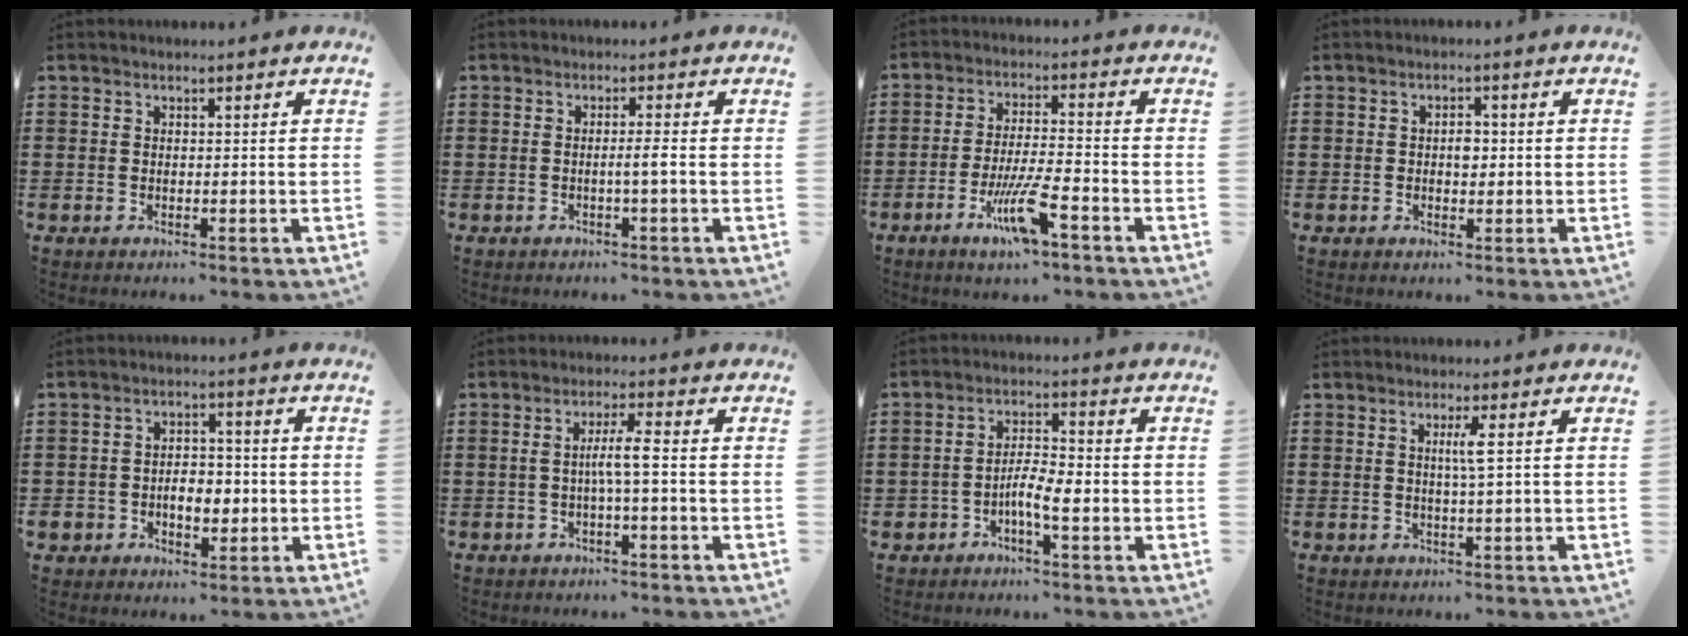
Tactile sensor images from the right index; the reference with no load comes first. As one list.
[{"total": 1.9, "force": [-0.5, -0.4, 1.8], "torque": [-0.032, -0.004, -0.012]}, {"total": 8.2, "force": [-4.5, 1.0, 6.8], "torque": [-0.138, -0.010, -0.084]}, {"total": 2.2, "force": [0.0, 1.2, 1.9], "torque": [-0.028, 0.002, -0.003]}, {"total": 5.4, "force": [-1.3, 4.3, 3.0], "torque": [-0.058, 0.011, -0.026]}, {"total": 3.9, "force": [-0.4, 0.1, 3.9], "torque": [-0.073, -0.001, -0.012]}, {"total": 4.6, "force": [-1.9, 1.7, 3.8], "torque": [-0.075, 0.006, -0.037]}, {"total": 2.5, "force": [0.6, -0.3, 2.4], "torque": [-0.047, -0.006, 0.006]}]